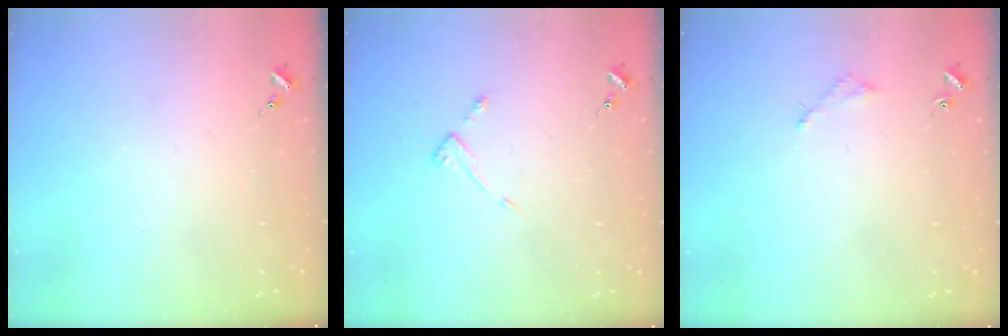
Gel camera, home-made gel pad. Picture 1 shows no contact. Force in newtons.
{"total": 3.2, "press": 3.2, "slide": 0.4}
{"total": 2.0, "press": 2.0, "slide": 0.2}